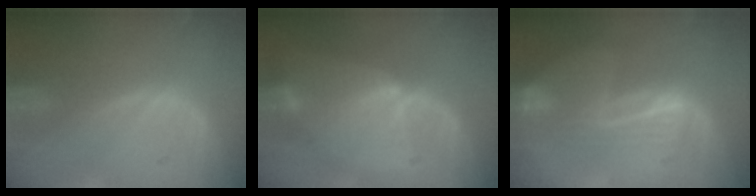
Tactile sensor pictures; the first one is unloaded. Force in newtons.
{"total": 6.5, "press": 5.8, "slide": 3.0}
{"total": 8.2, "press": 7.1, "slide": 4.3}